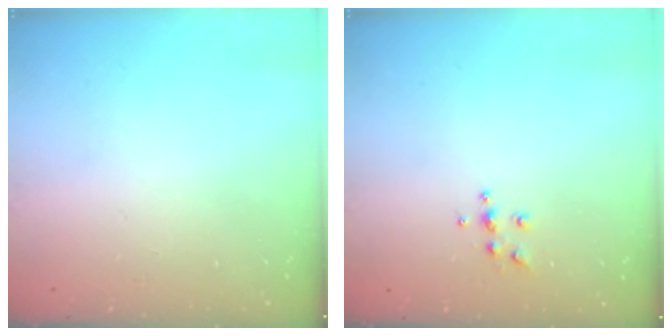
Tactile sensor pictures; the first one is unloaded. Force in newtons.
{"total": 5.6, "press": 5.6, "slide": 0.4}